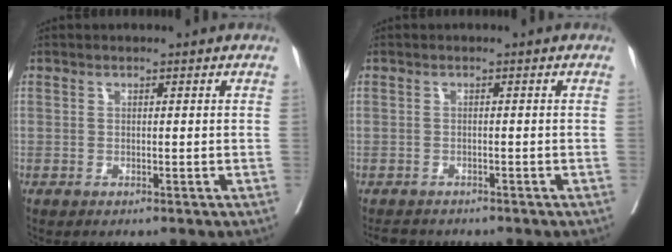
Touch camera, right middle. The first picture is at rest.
{"total": 3.2, "force": [-2.9, 1.3, 0.6], "torque": [-0.011, -0.006, -0.042]}